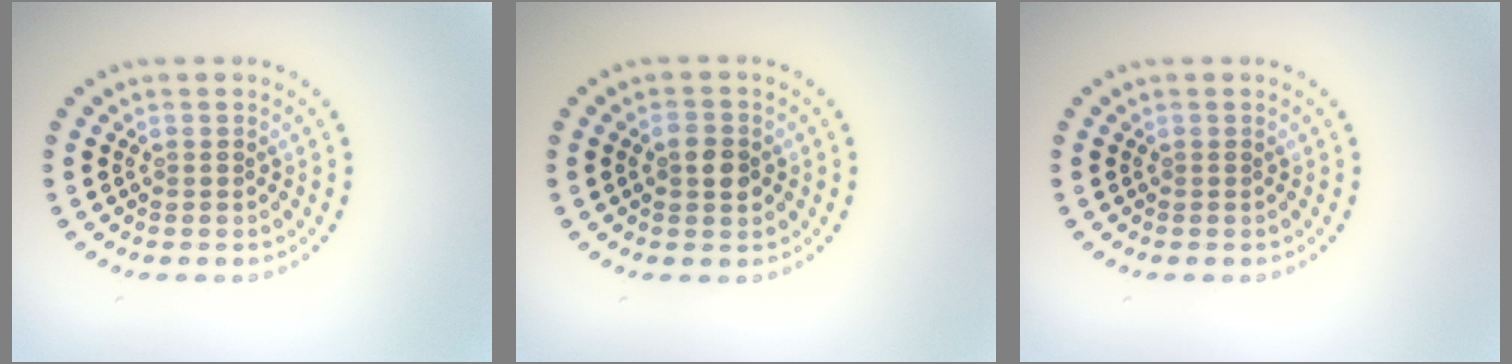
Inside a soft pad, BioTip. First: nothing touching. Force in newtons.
{"total": 2.5, "press": 2.5, "slide": 0.1}
{"total": 0.0}